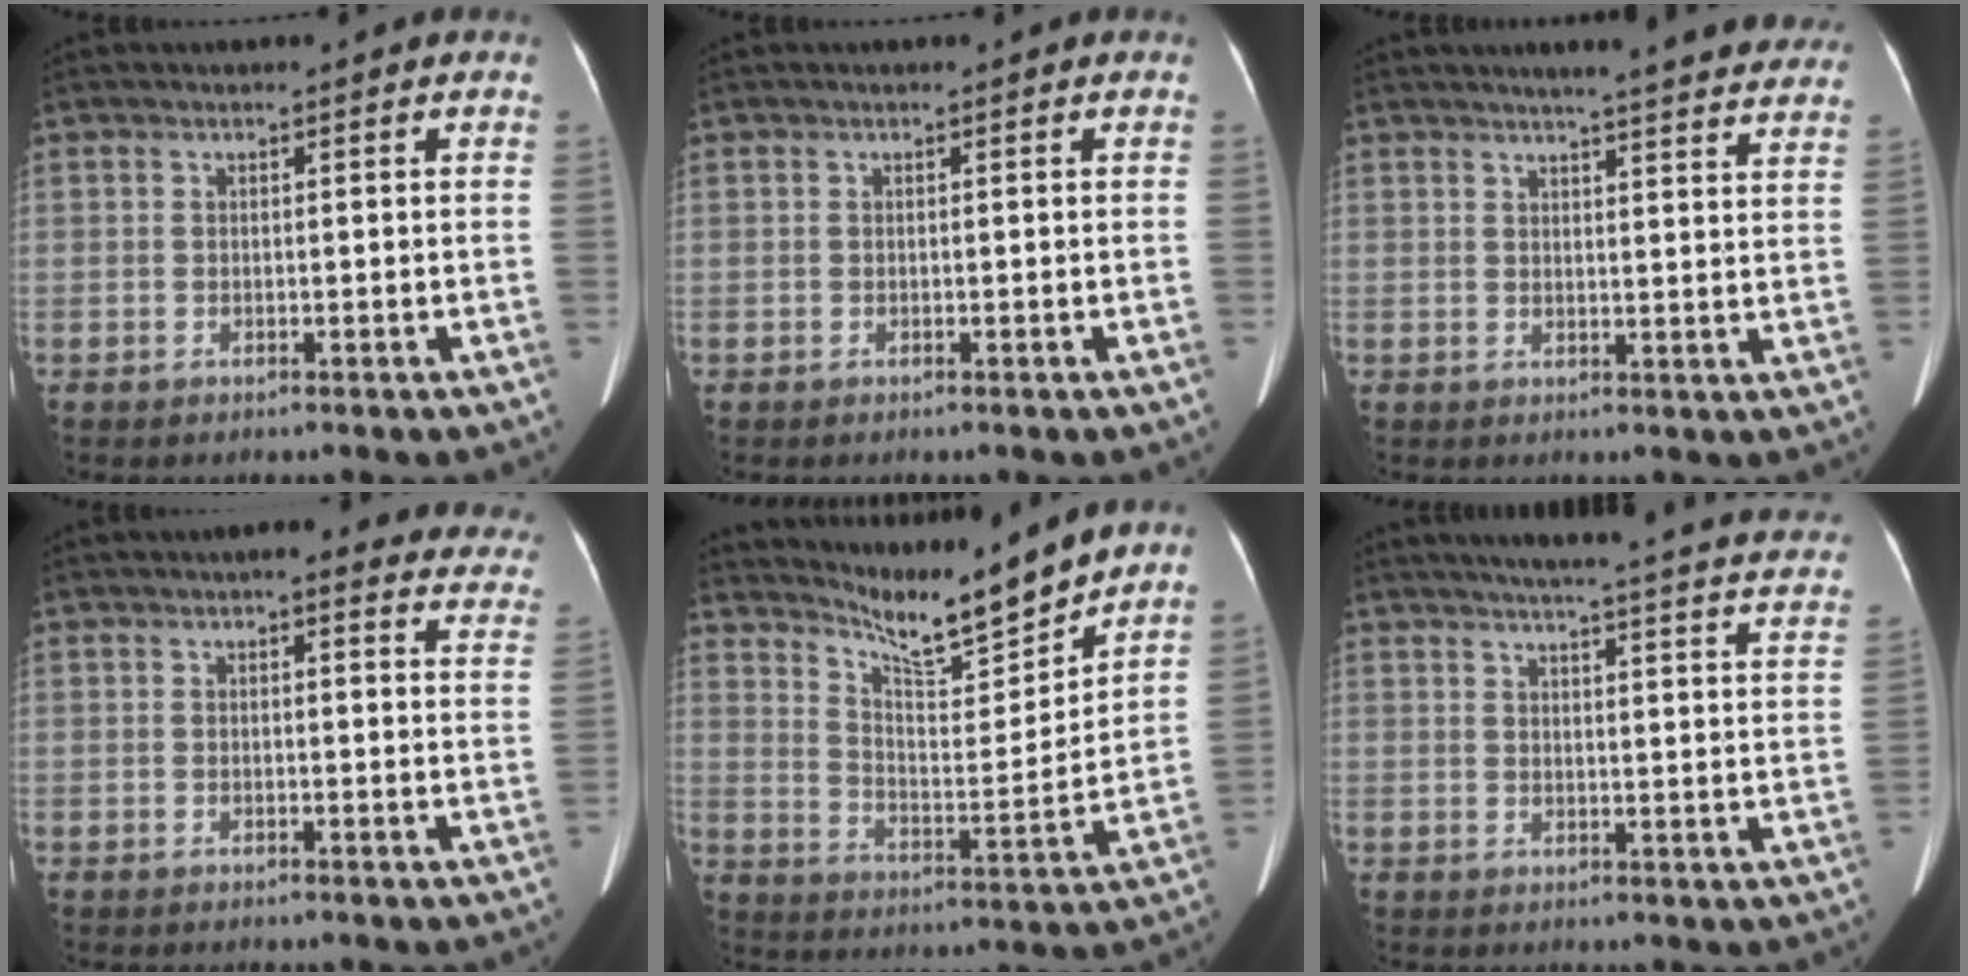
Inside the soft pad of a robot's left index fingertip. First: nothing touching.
{"total": 0.0}
{"total": 18.7, "force": [16.8, 1.9, 7.8], "torque": [-0.091, -0.018, 0.188]}
{"total": 14.6, "force": [13.1, 3.6, 5.4], "torque": [-0.023, -0.002, 0.123]}
{"total": 11.9, "force": [11.3, 0.1, 3.8], "torque": [-0.078, -0.016, 0.189]}
{"total": 29.0, "force": [26.7, 2.2, 11.1], "torque": [-0.157, -0.056, 0.304]}